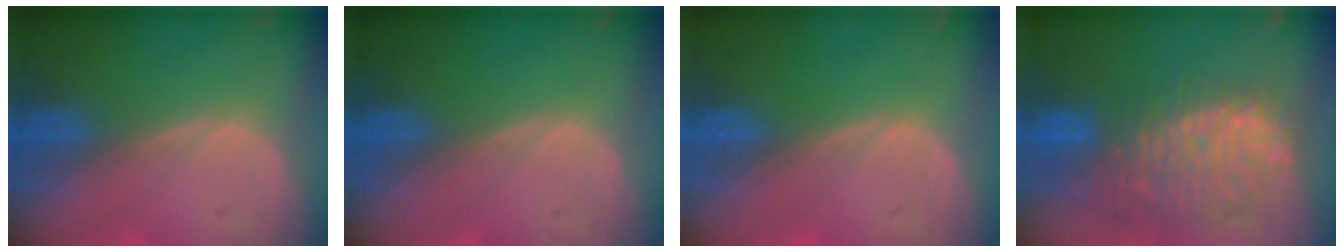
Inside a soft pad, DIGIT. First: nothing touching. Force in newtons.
{"total": 0.0}
{"total": 0.0}
{"total": 11.5, "press": 10.5, "slide": 4.8}